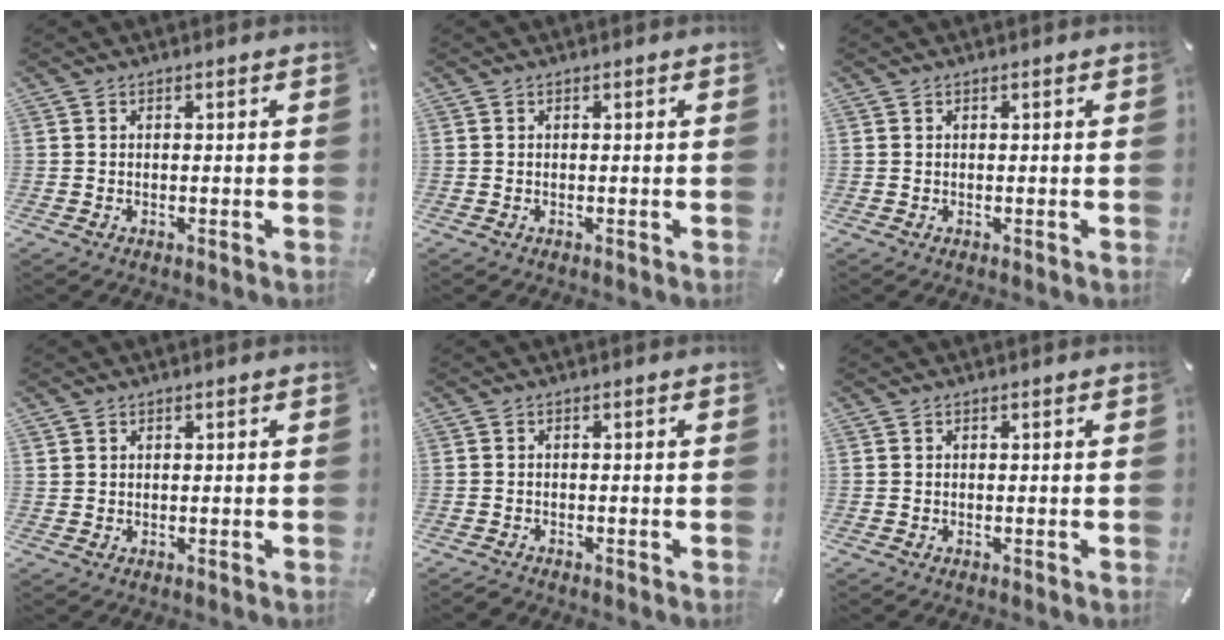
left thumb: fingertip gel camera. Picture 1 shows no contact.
{"total": 0.0}
{"total": 0.0}
{"total": 0.7, "force": [0.5, 0.5, -0.1], "torque": [0.001, 0.001, 0.011]}
{"total": 0.9, "force": [-0.9, 0.1, 0.0], "torque": [-0.001, 0.002, -0.019]}
{"total": 0.0}